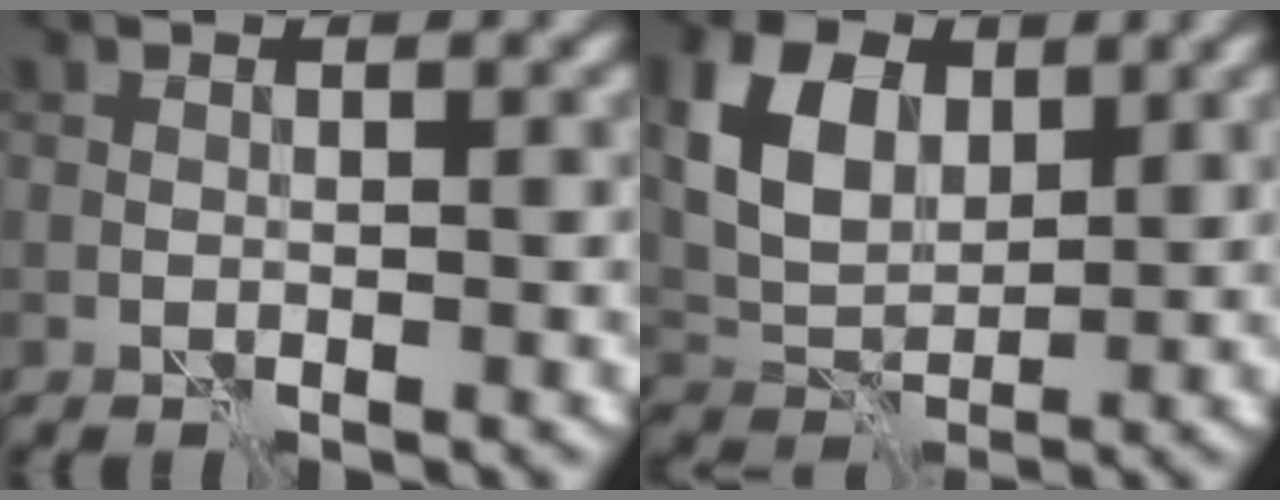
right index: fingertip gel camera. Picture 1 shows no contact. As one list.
[{"total": 6.6, "force": [2.1, 4.6, 4.2], "torque": [-0.090, 0.001, 0.038]}]